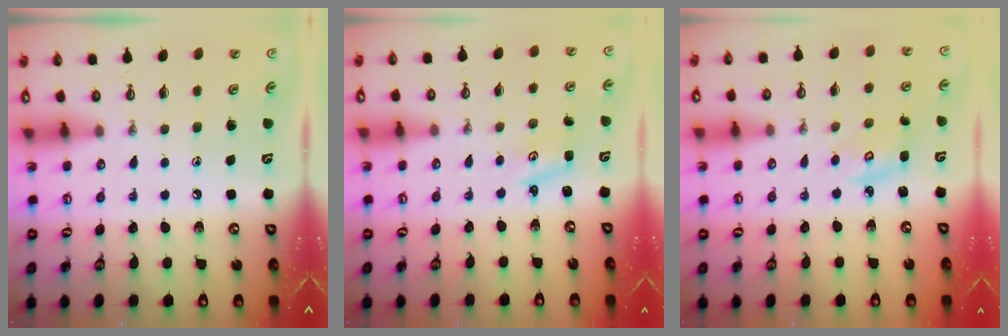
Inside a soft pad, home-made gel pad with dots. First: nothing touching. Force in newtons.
{"total": 1.6, "press": 1.6, "slide": 0.2}
{"total": 3.4, "press": 3.4, "slide": 0.2}